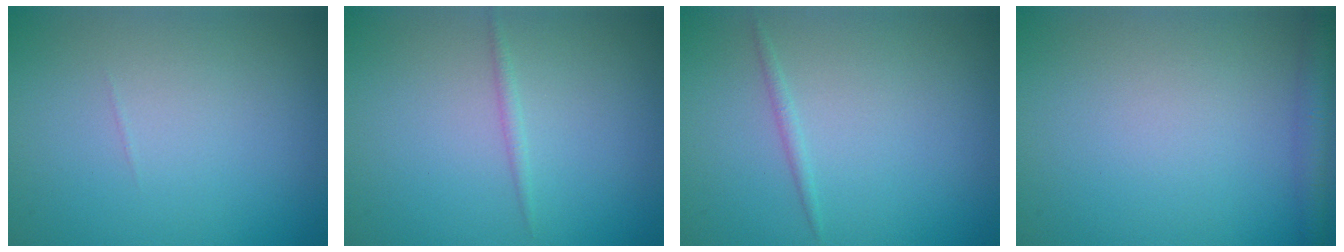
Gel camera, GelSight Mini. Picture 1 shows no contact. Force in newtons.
{"total": 0.7, "press": 0.7, "slide": 0.0}
{"total": 0.7, "press": 0.7, "slide": 0.0}
{"total": 2.1, "press": 2.1, "slide": 0.1}